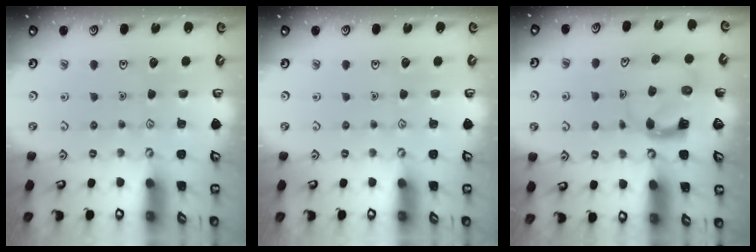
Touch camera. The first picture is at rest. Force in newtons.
{"total": 0.0}
{"total": 3.7, "press": 3.7, "slide": 0.6}